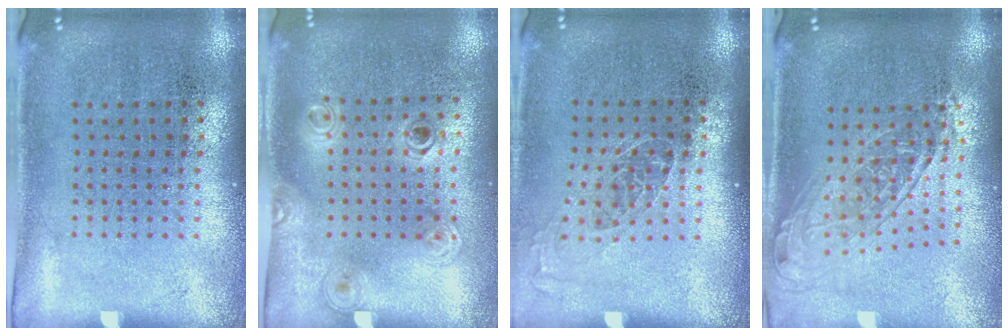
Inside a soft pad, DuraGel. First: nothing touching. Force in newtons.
{"total": 1.2, "press": 1.1, "slide": 0.5}
{"total": 1.1, "press": 0.9, "slide": 0.5}
{"total": 1.7, "press": 1.4, "slide": 1.0}